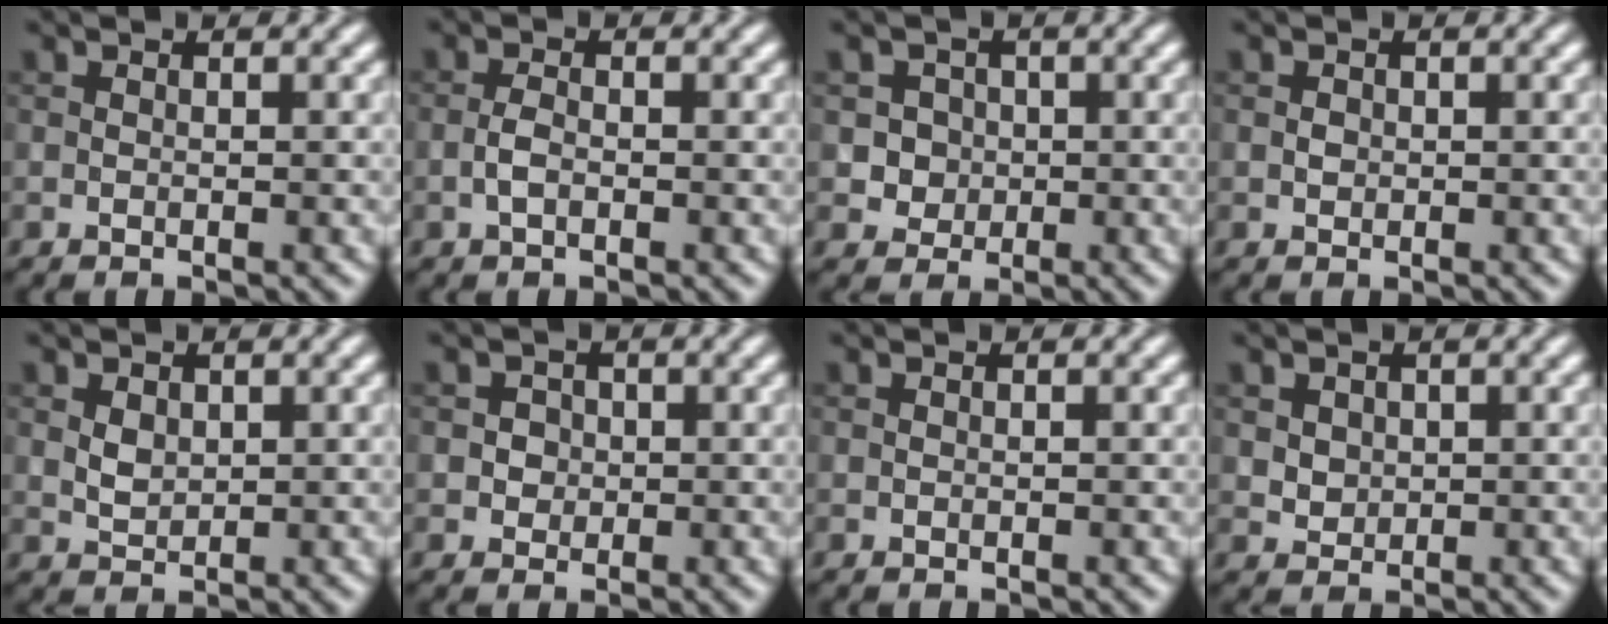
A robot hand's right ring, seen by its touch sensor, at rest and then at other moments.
{"total": 1.4, "force": [-0.5, 0.7, 1.2], "torque": [-0.026, 0.002, -0.014]}
{"total": 2.6, "force": [0.3, 2.5, 0.7], "torque": [0.005, 0.005, 0.010]}
{"total": 0.6, "force": [0.0, 0.5, 0.2], "torque": [-0.003, -0.002, -0.001]}
{"total": 1.5, "force": [0.5, 1.1, 0.9], "torque": [-0.017, 0.000, 0.013]}
{"total": 1.7, "force": [0.3, 1.5, 0.6], "torque": [0.005, 0.006, 0.006]}
{"total": 0.0}
{"total": 1.8, "force": [0.7, 1.5, 0.7], "torque": [-0.016, 0.000, 0.024]}